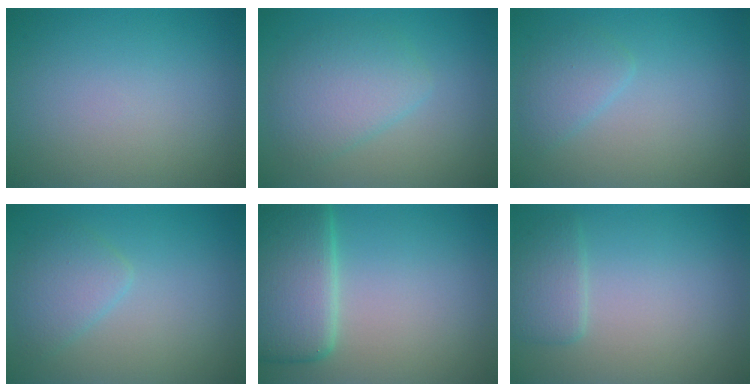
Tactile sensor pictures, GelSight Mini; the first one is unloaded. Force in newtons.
{"total": 3.7, "press": 3.7, "slide": 0.1}
{"total": 1.8, "press": 1.8, "slide": 0.1}
{"total": 2.5, "press": 2.5, "slide": 0.1}
{"total": 7.1, "press": 7.1, "slide": 0.3}
{"total": 2.0, "press": 2.0, "slide": 0.3}